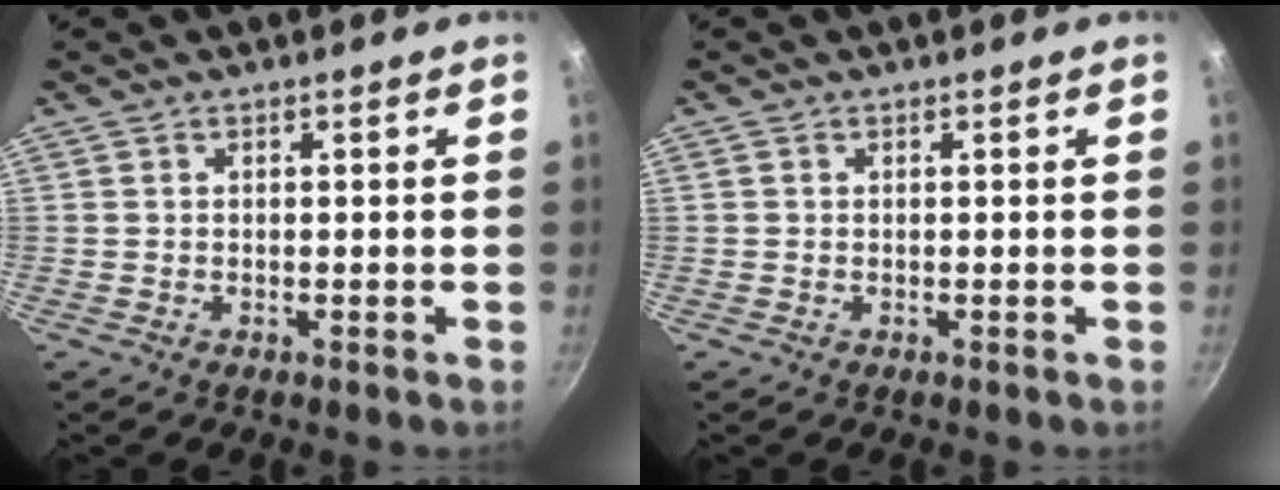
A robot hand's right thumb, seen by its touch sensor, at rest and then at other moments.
{"total": 0.0}